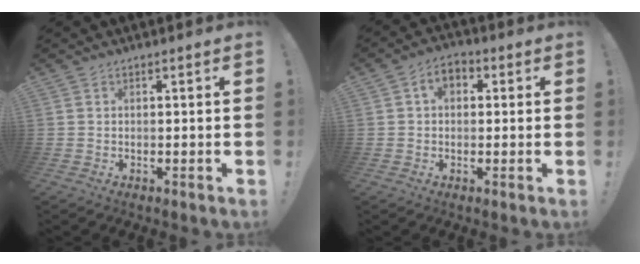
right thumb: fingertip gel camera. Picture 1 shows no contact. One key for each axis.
{"total": 5.3, "fx": 1.0, "fy": 3.7, "fz": 3.6, "tx": -0.053, "ty": 0.007, "tz": 0.018}